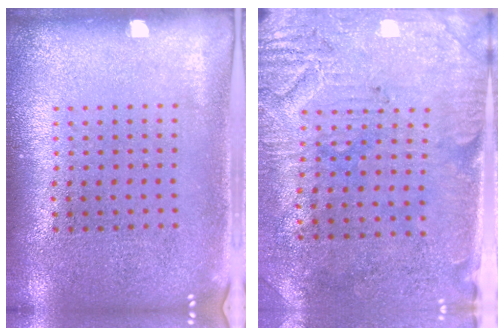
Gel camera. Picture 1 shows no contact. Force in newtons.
{"total": 3.1, "press": 2.6, "slide": 1.6}